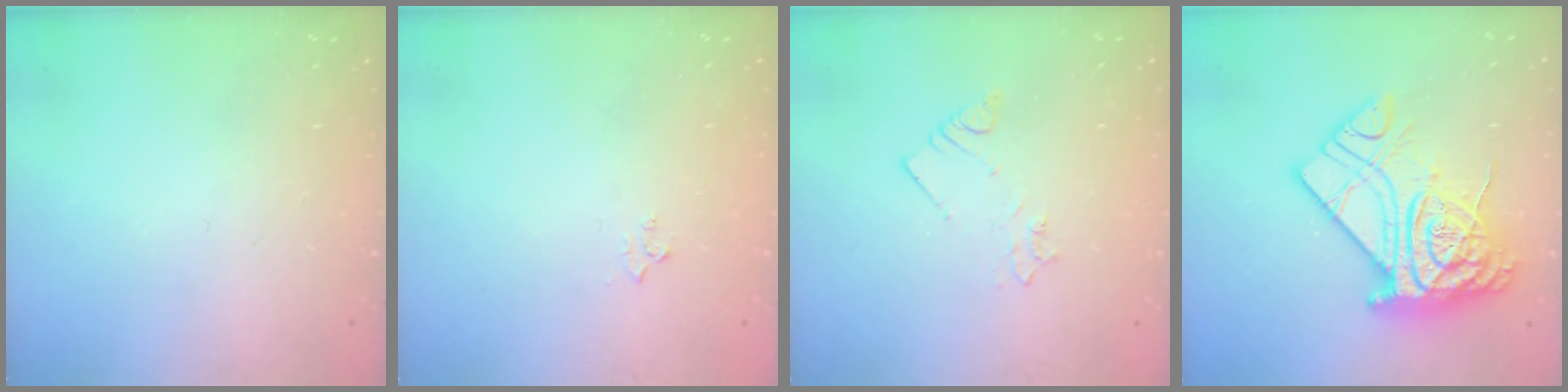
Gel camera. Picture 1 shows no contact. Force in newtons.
{"total": 2.9, "press": 2.8, "slide": 0.4}
{"total": 2.7, "press": 2.7, "slide": 0.3}
{"total": 22.9, "press": 22.8, "slide": 2.0}